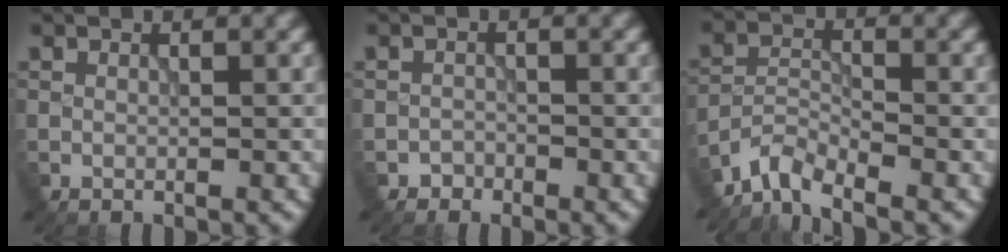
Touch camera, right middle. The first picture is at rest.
{"total": 1.1, "force": [-0.8, 0.6, -0.2], "torque": [0.010, -0.001, -0.016]}
{"total": 3.3, "force": [-3.1, 0.6, 0.9], "torque": [-0.015, -0.001, -0.073]}